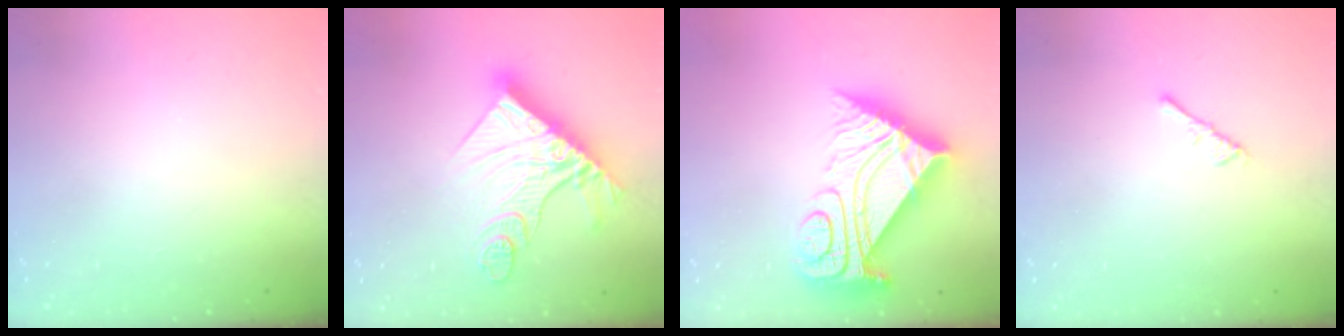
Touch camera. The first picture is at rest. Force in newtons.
{"total": 19.0, "press": 18.9, "slide": 2.3}
{"total": 16.2, "press": 16.1, "slide": 1.5}
{"total": 2.2, "press": 2.1, "slide": 0.5}